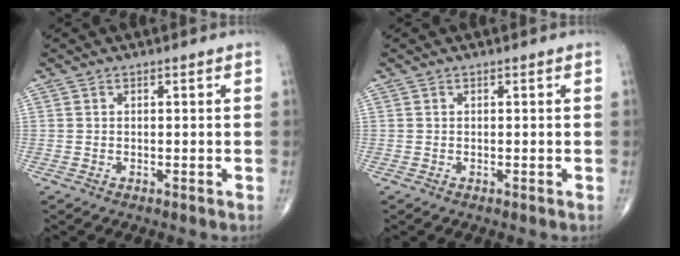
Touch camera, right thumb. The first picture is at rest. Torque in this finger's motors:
{"motor_torque": [-0.05, 0.04, -0.02, -0.02, 0.01]}